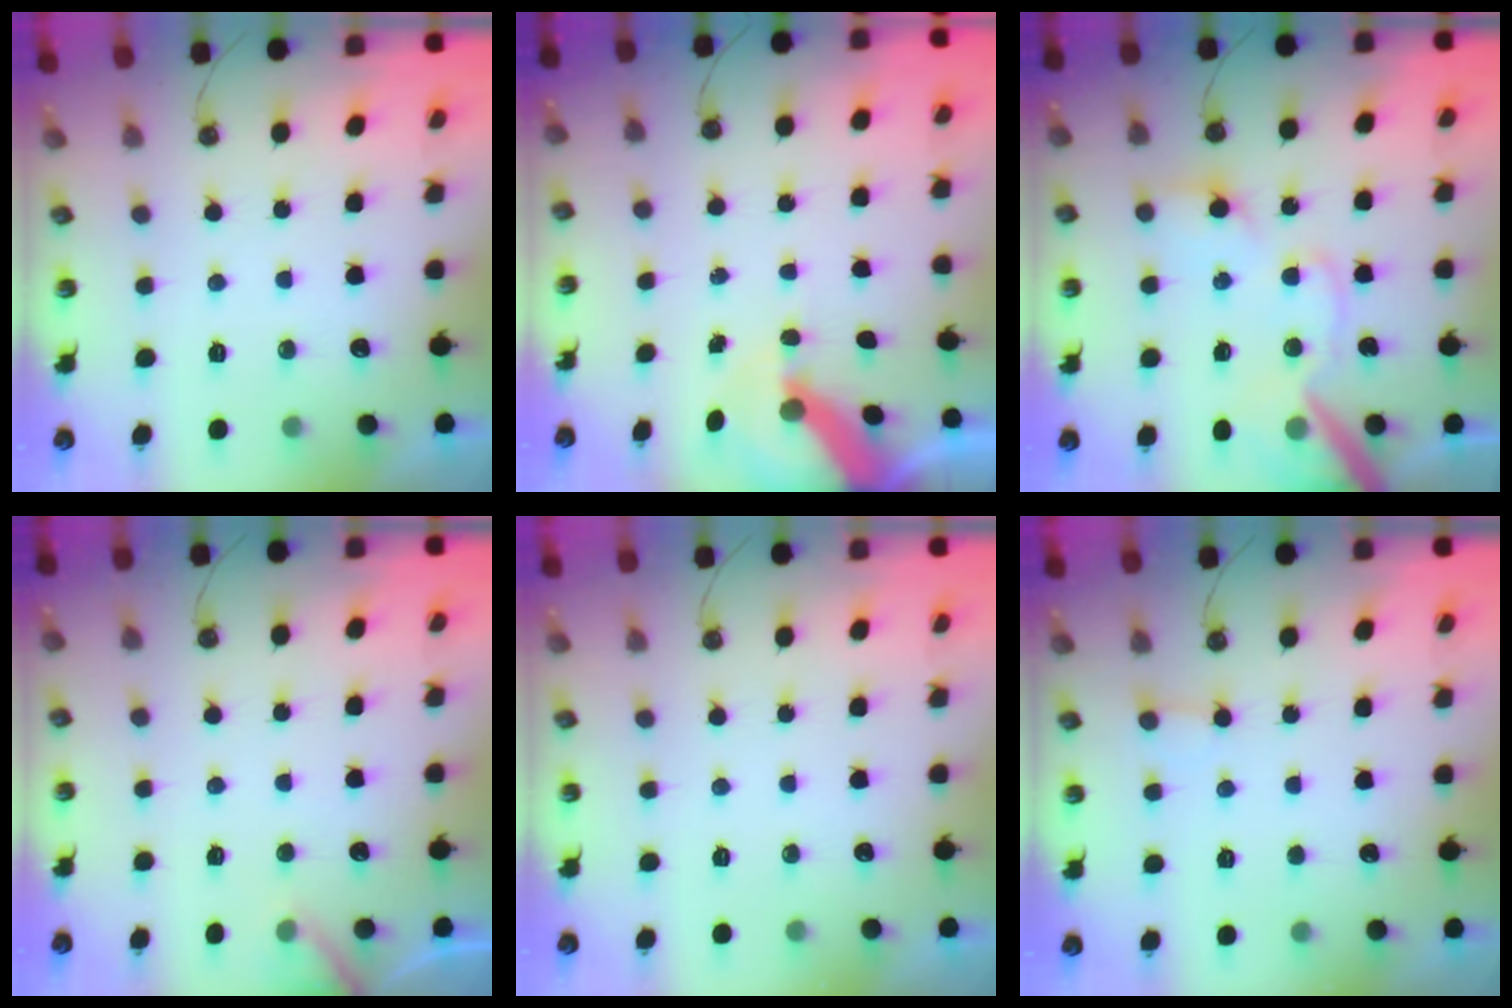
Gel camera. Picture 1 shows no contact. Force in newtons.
{"total": 9.8, "press": 9.7, "slide": 1.0}
{"total": 14.8, "press": 14.6, "slide": 2.3}
{"total": 6.6, "press": 6.6, "slide": 0.3}
{"total": 0.0}
{"total": 2.3, "press": 2.3, "slide": 0.2}